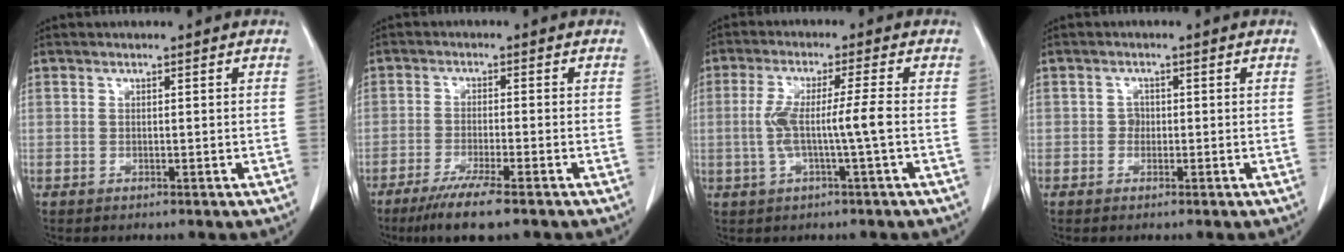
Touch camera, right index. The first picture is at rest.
{"total": 7.7, "force": [-5.4, 0.0, 5.4], "torque": [-0.090, -0.019, -0.088]}
{"total": 6.7, "force": [-0.8, -0.5, 6.6], "torque": [-0.134, 0.008, -0.014]}
{"total": 1.3, "force": [-0.2, 1.2, 0.5], "torque": [-0.004, 0.005, -0.004]}